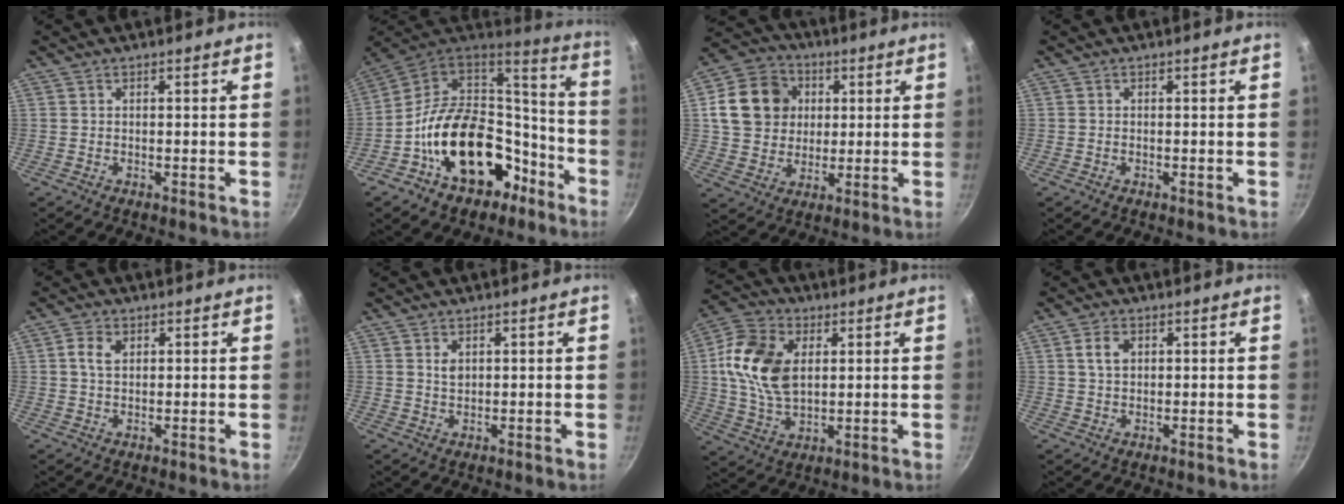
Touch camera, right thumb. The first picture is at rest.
{"total": 25.4, "force": [-9.3, 17.1, 16.3], "torque": [-0.240, 0.084, -0.138]}
{"total": 14.1, "force": [2.9, 12.1, 6.6], "torque": [-0.095, 0.012, 0.045]}
{"total": 0.0}
{"total": 3.5, "force": [1.1, 2.4, 2.3], "torque": [-0.038, 0.003, 0.017]}
{"total": 1.8, "force": [0.7, 1.2, 1.2], "torque": [-0.018, -0.004, 0.014]}
{"total": 14.6, "force": [2.6, 9.5, 10.7], "torque": [-0.188, -0.003, 0.044]}
{"total": 3.6, "force": [1.1, 2.5, 2.3], "torque": [-0.034, 0.003, 0.019]}